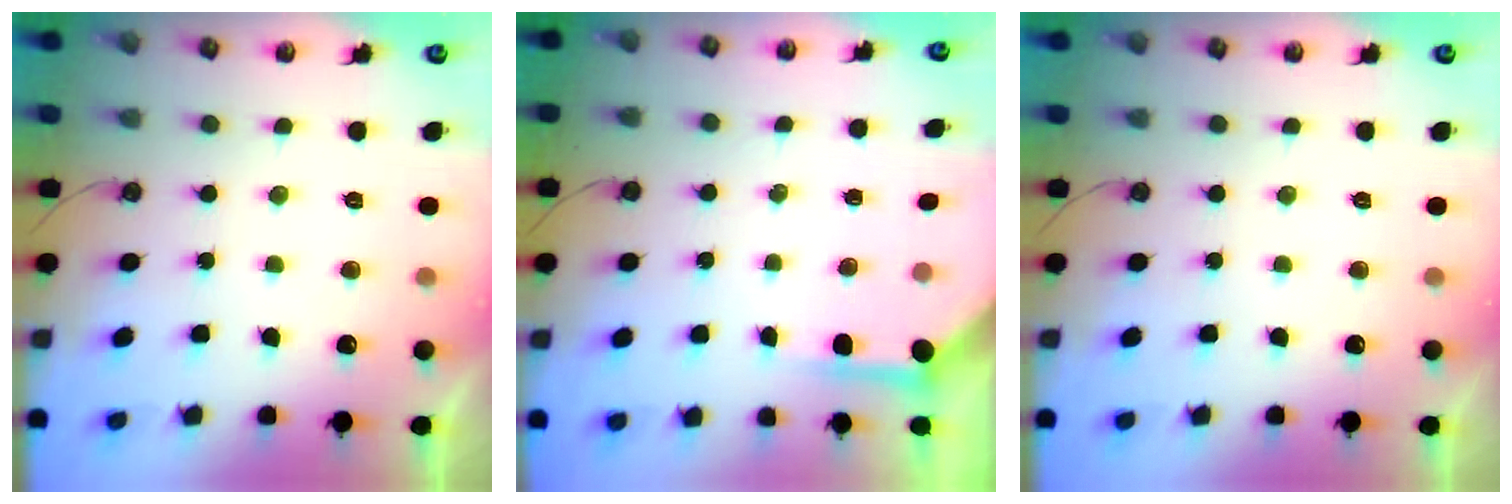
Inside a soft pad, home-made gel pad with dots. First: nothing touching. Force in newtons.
{"total": 3.5, "press": 3.5, "slide": 0.5}
{"total": 0.0}